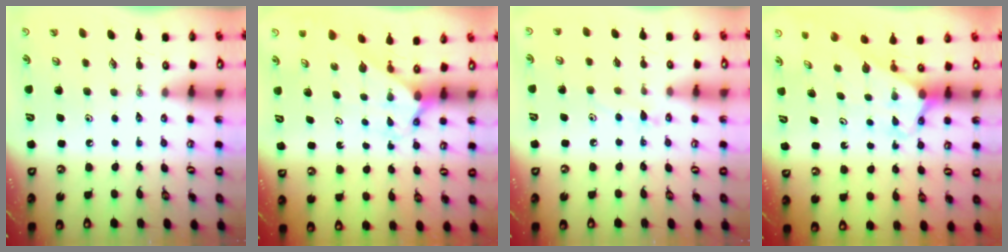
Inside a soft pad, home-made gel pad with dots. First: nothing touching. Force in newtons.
{"total": 1.9, "press": 1.9, "slide": 0.1}
{"total": 9.1, "press": 9.1, "slide": 0.6}
{"total": 2.4, "press": 2.4, "slide": 0.2}